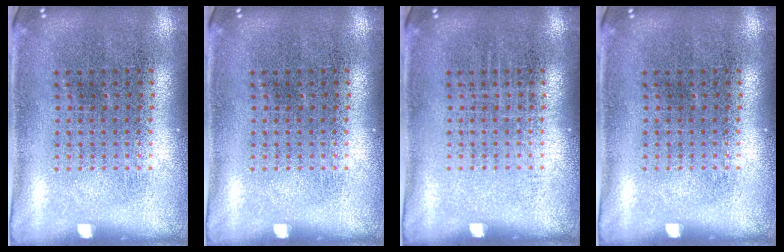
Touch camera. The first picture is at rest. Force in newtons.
{"total": 0.0}
{"total": 0.0}
{"total": 0.0}